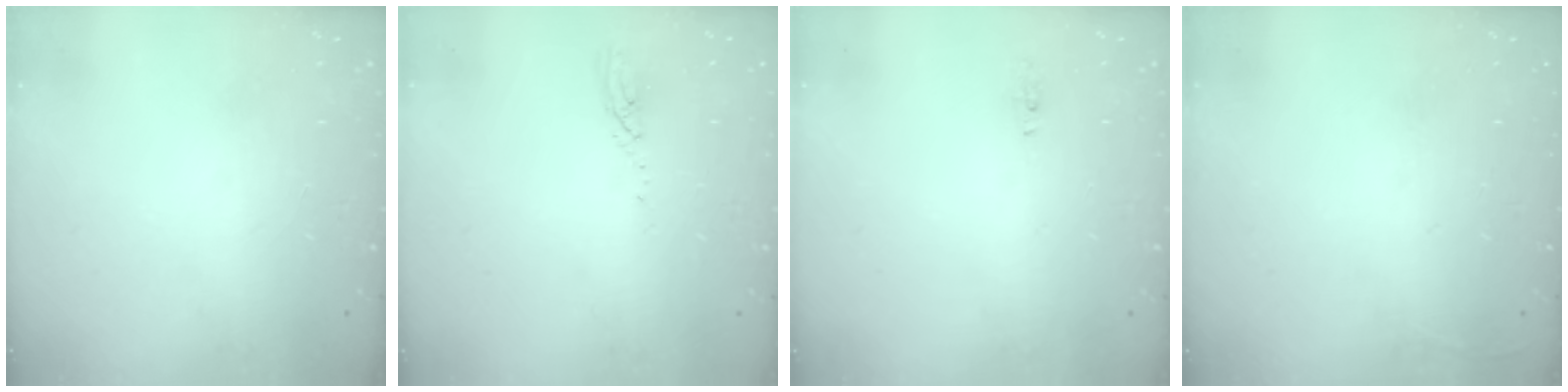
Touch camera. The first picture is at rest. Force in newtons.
{"total": 3.0, "press": 3.0, "slide": 0.1}
{"total": 3.8, "press": 2.8, "slide": 2.6}
{"total": 2.7, "press": 2.6, "slide": 1.0}